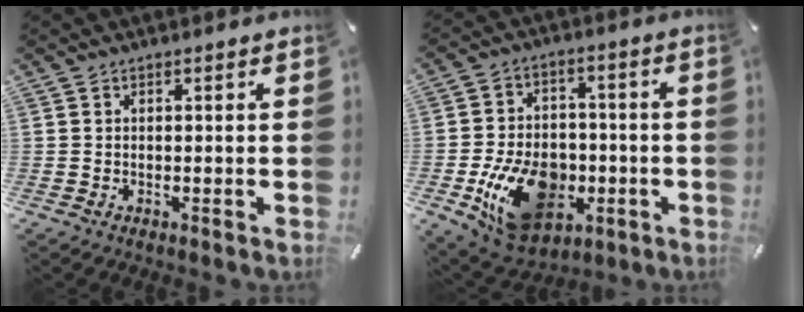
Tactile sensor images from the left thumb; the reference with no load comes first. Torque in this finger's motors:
{"motor_torque": [2.20, 2.60, 0.36, 0.25, 0.25]}